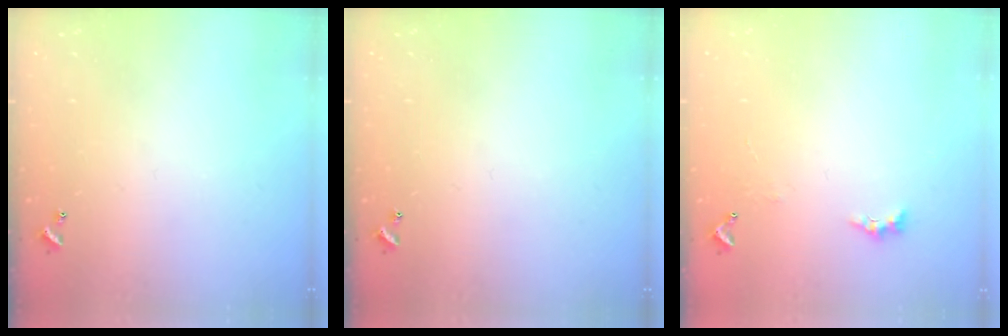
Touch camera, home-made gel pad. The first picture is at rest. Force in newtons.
{"total": 0.0}
{"total": 2.0, "press": 1.9, "slide": 0.6}